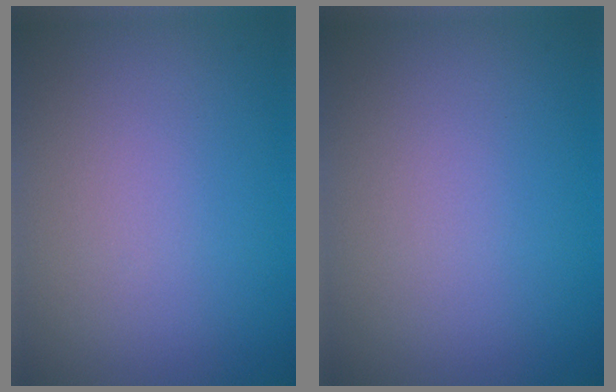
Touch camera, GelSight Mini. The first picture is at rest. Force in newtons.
{"total": 0.0}